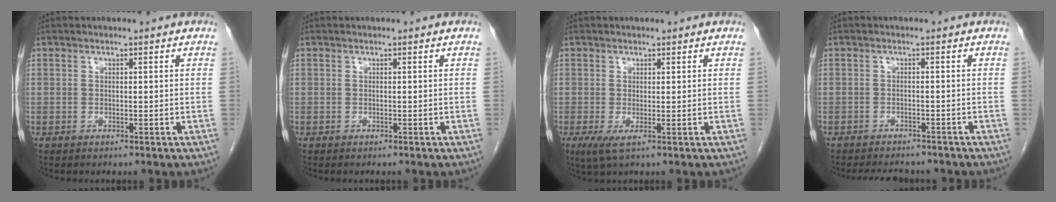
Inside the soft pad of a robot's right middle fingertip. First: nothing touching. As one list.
[{"total": 0.0}, {"total": 2.2, "force": [-0.5, 0.4, 2.2], "torque": [-0.045, -0.009, -0.002]}, {"total": 6.3, "force": [-5.7, 2.0, 1.8], "torque": [-0.026, -0.004, -0.074]}]